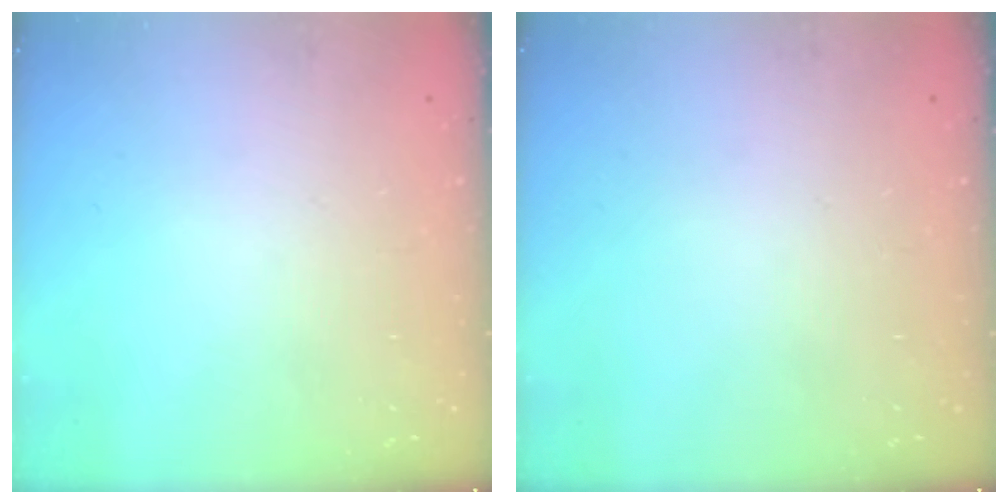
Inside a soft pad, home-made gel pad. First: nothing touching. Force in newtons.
{"total": 0.0}